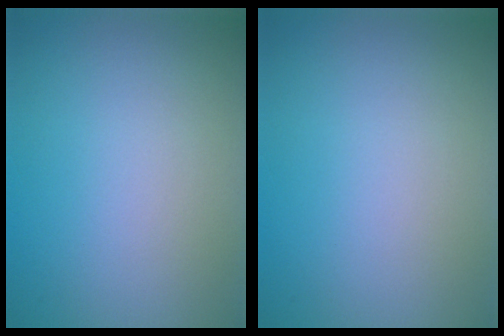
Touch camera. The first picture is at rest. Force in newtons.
{"total": 0.0}